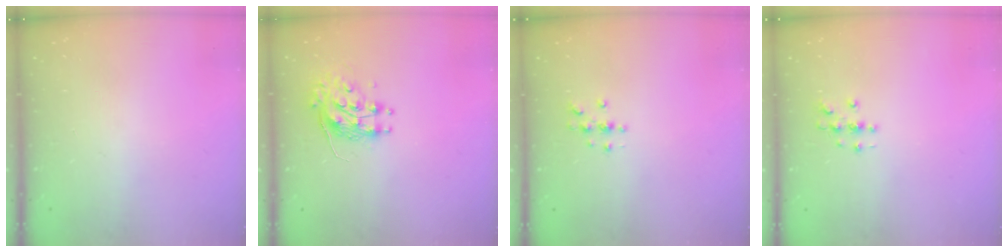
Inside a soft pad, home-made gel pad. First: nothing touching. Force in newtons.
{"total": 9.0, "press": 9.0, "slide": 0.4}
{"total": 3.4, "press": 3.4, "slide": 0.4}
{"total": 2.9, "press": 2.9, "slide": 0.3}